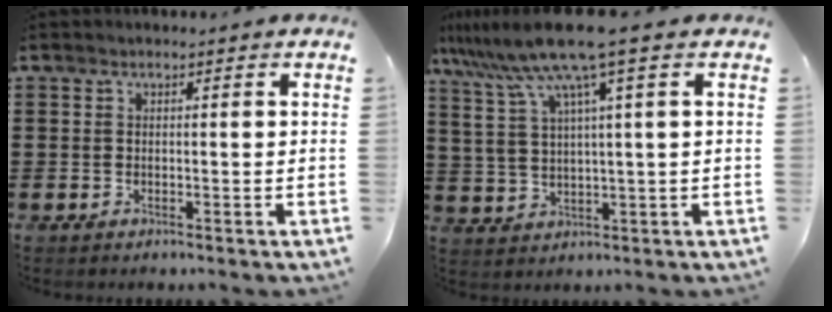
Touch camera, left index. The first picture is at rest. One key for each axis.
{"total": 9.8, "fx": 5.9, "fy": -0.1, "fz": 7.8, "tx": -0.188, "ty": -0.030, "tz": 0.094}